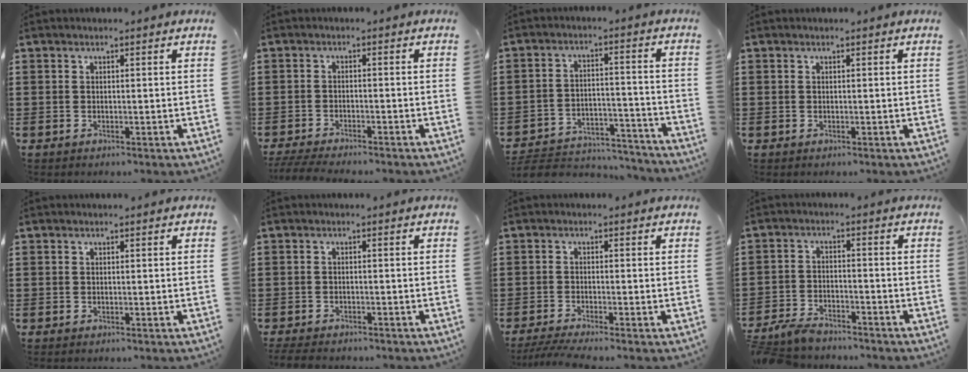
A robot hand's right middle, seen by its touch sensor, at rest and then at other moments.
{"total": 3.1, "force": [-3.0, 0.0, 0.9], "torque": [-0.032, -0.010, -0.063]}
{"total": 5.3, "force": [-5.1, 1.0, 1.0], "torque": [-0.024, 0.005, -0.103]}
{"total": 0.0}
{"total": 0.0}
{"total": 2.0, "force": [-1.9, 0.2, 0.3], "torque": [-0.011, -0.003, -0.040]}
{"total": 2.5, "force": [-2.0, -0.2, 1.5], "torque": [-0.033, -0.007, -0.040]}
{"total": 4.2, "force": [-4.0, 1.0, 1.1], "torque": [-0.036, 0.004, -0.085]}